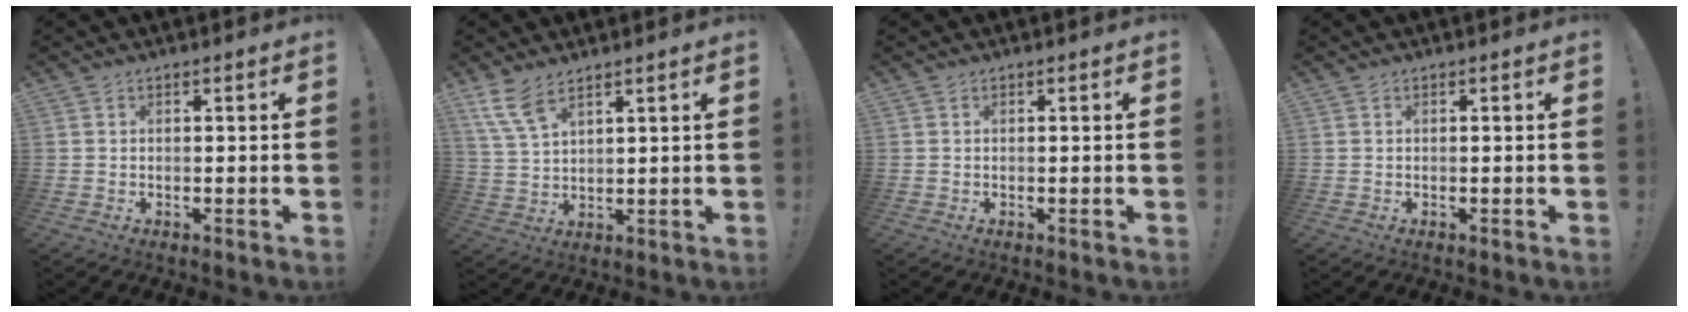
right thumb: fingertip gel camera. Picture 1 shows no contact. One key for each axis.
{"total": 7.9, "fx": 5.9, "fy": 3.1, "fz": 4.3, "tx": -0.087, "ty": -0.025, "tz": 0.114}
{"total": 0.0}
{"total": 0.0}